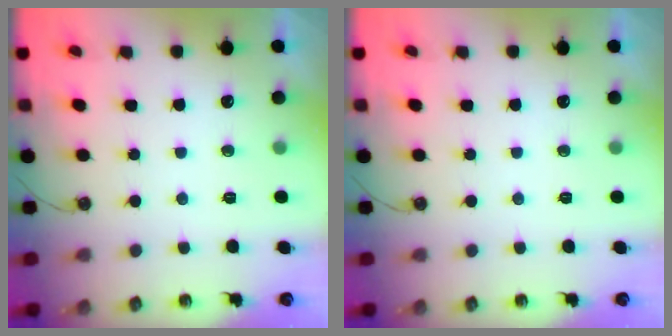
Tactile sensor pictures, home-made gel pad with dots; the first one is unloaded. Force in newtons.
{"total": 0.0}